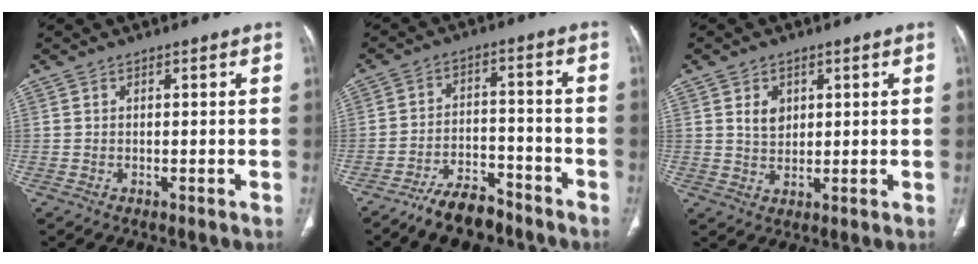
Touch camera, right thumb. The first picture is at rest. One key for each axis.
{"total": 9.0, "fx": -7.3, "fy": 3.7, "fz": 3.9, "tx": -0.058, "ty": 0.051, "tz": -0.127}
{"total": 4.0, "fx": 1.5, "fy": 3.0, "fz": 2.3, "tx": -0.024, "ty": -0.011, "tz": 0.030}